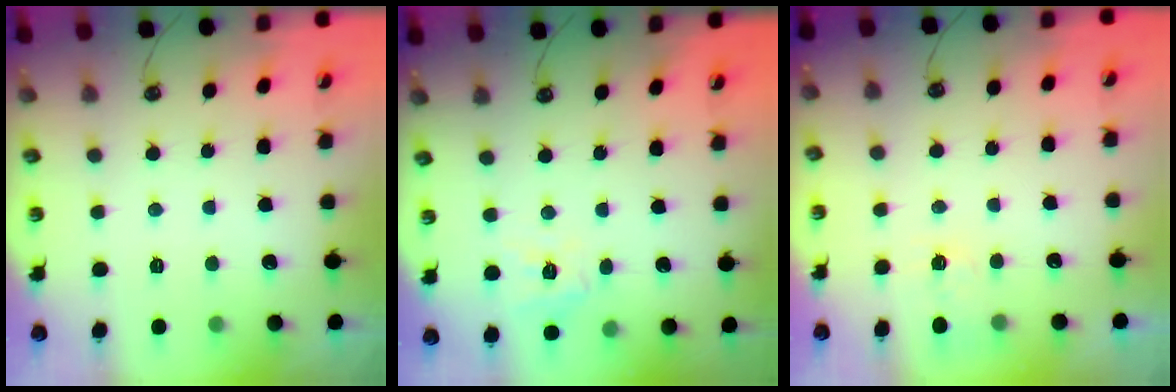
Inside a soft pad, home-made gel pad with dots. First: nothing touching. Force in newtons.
{"total": 10.9, "press": 10.8, "slide": 1.3}
{"total": 3.5, "press": 3.5, "slide": 0.5}